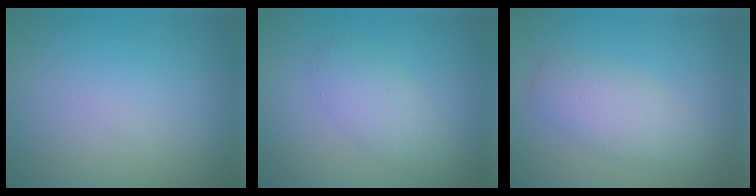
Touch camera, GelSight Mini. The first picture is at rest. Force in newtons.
{"total": 2.6, "press": 2.6, "slide": 0.2}
{"total": 3.4, "press": 3.4, "slide": 0.1}